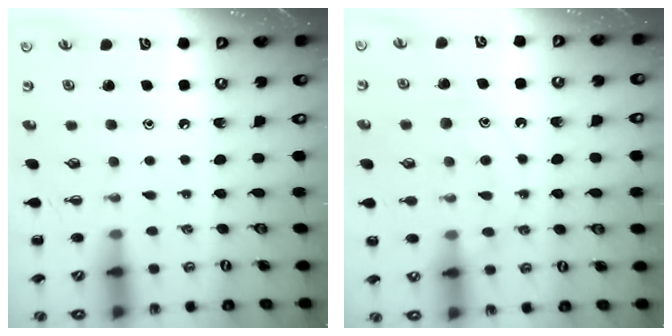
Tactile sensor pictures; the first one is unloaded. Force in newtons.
{"total": 11.9, "press": 11.9, "slide": 0.8}